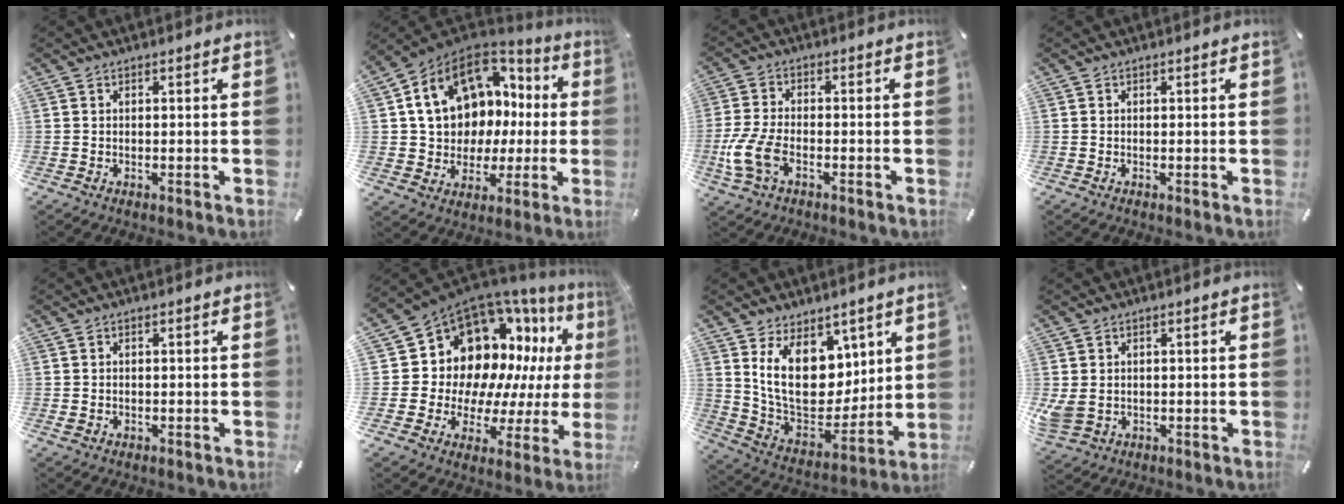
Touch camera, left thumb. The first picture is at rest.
{"total": 16.5, "force": [5.5, 12.8, 8.8], "torque": [-0.170, -0.030, 0.110]}
{"total": 8.8, "force": [-3.3, 4.9, 6.5], "torque": [-0.152, -0.003, -0.059]}
{"total": 0.0}
{"total": 0.9, "force": [-0.1, 0.7, 0.6], "torque": [-0.012, 0.002, -0.002]}
{"total": 16.7, "force": [8.0, 12.7, 7.3], "torque": [-0.119, -0.096, 0.162]}
{"total": 16.8, "force": [6.9, 11.7, 9.9], "torque": [-0.190, -0.058, 0.131]}
{"total": 4.4, "force": [0.4, 3.7, 2.4], "torque": [-0.058, 0.003, 0.011]}